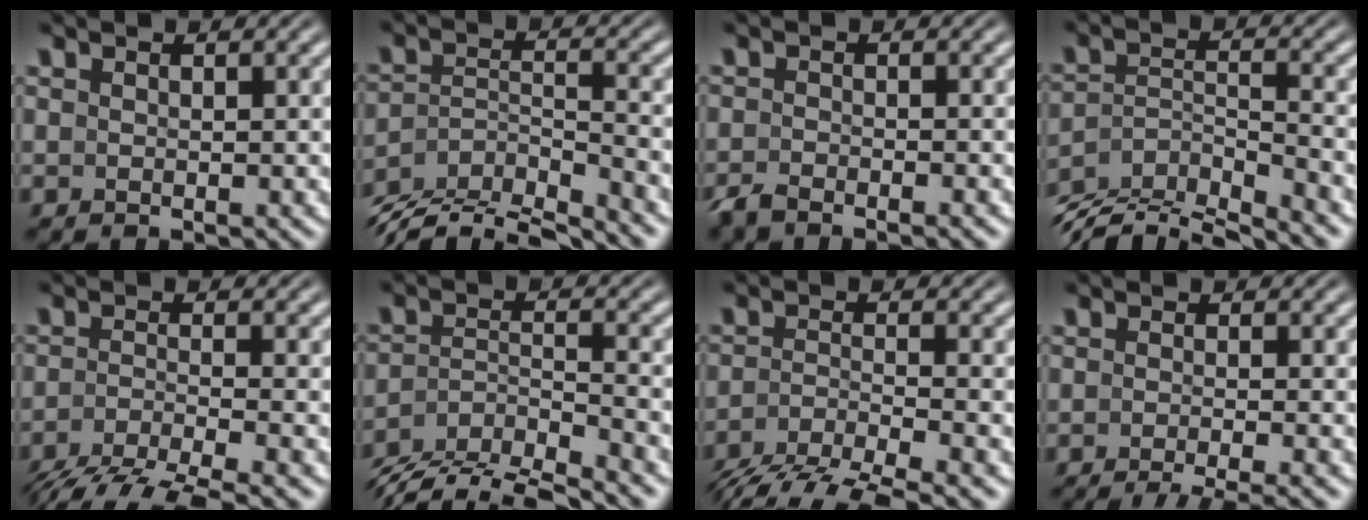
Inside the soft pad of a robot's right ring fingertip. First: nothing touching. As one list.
[{"total": 8.0, "force": [-4.3, 4.5, 5.1], "torque": [-0.092, -0.033, -0.061]}, {"total": 2.5, "force": [-2.3, 0.6, 0.7], "torque": [-0.013, -0.002, -0.042]}, {"total": 7.2, "force": [-3.6, 4.2, 4.7], "torque": [-0.088, -0.029, -0.053]}, {"total": 6.1, "force": [-4.3, 2.0, 3.7], "torque": [-0.061, -0.016, -0.060]}, {"total": 9.3, "force": [-6.0, 5.2, 4.7], "torque": [-0.094, -0.037, -0.091]}, {"total": 7.7, "force": [-6.0, 2.9, 4.0], "torque": [-0.071, -0.022, -0.085]}, {"total": 8.6, "force": [-7.9, 1.9, 2.9], "torque": [-0.031, -0.014, -0.117]}]